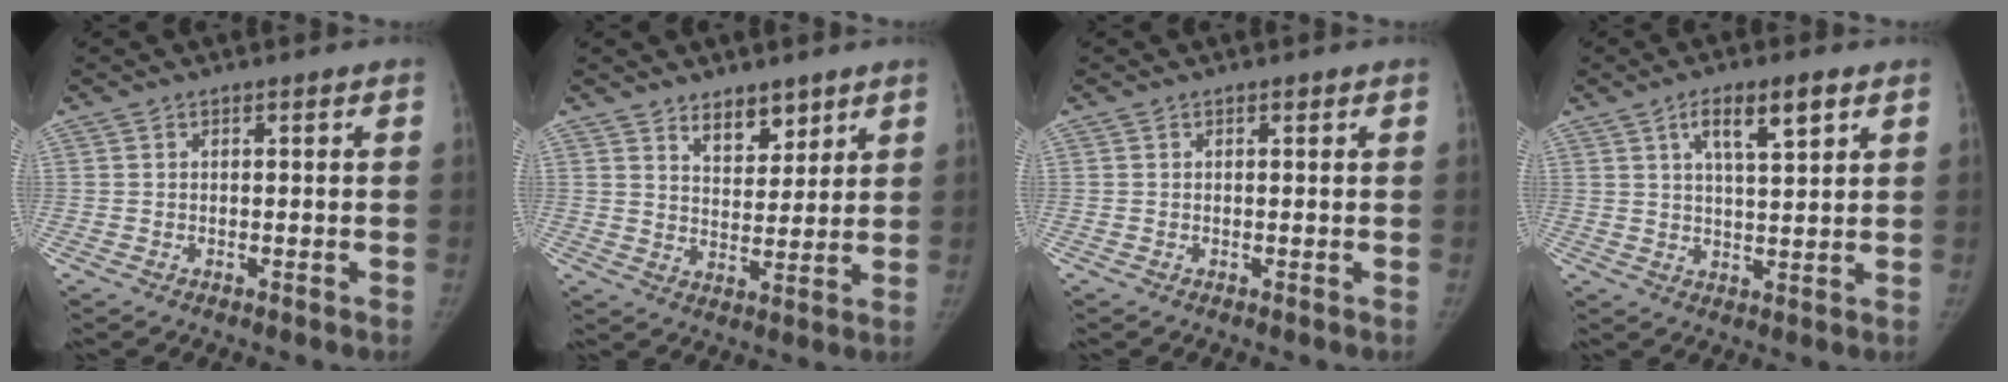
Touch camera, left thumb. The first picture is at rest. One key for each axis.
{"total": 6.3, "fx": 4.5, "fy": 3.2, "fz": 3.0, "tx": -0.016, "ty": -0.035, "tz": 0.078}
{"total": 0.0}
{"total": 7.7, "fx": 3.9, "fy": 2.2, "fz": 6.3, "tx": -0.096, "ty": -0.013, "tz": 0.066}